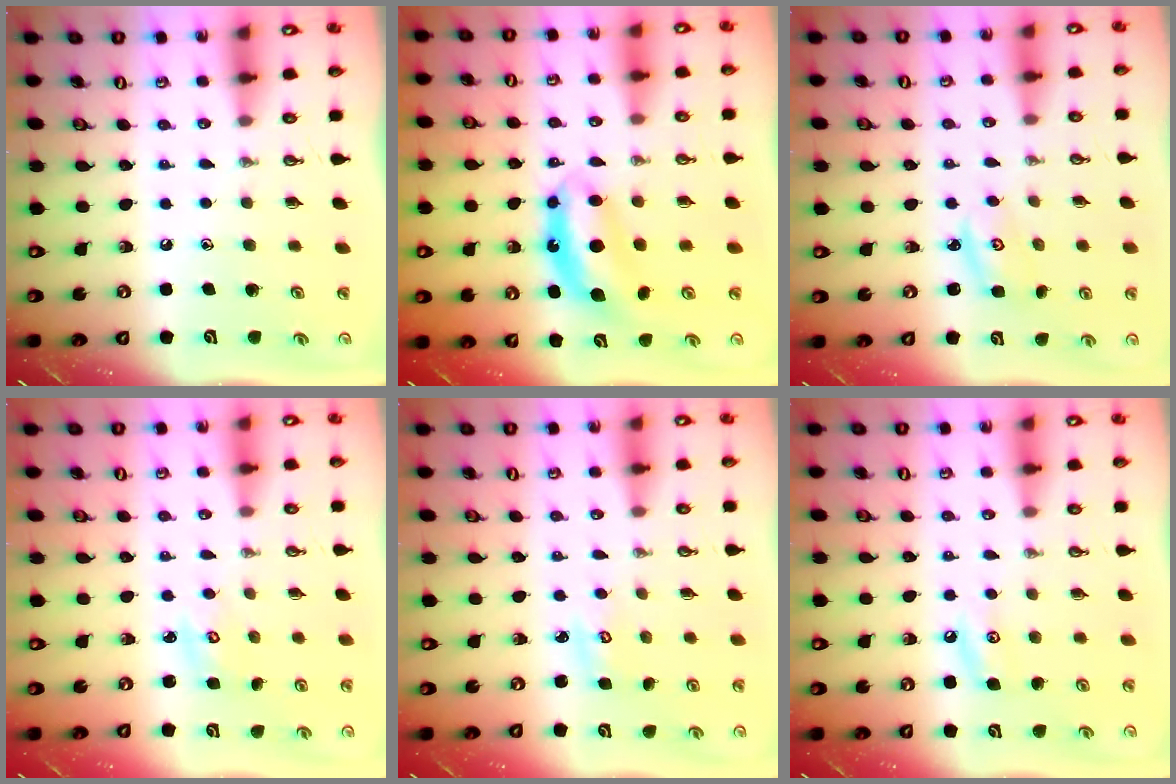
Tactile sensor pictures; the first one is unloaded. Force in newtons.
{"total": 7.2, "press": 7.2, "slide": 0.2}
{"total": 2.8, "press": 2.8, "slide": 0.3}
{"total": 3.2, "press": 3.2, "slide": 0.3}
{"total": 2.5, "press": 2.5, "slide": 0.2}
{"total": 5.3, "press": 5.2, "slide": 0.4}